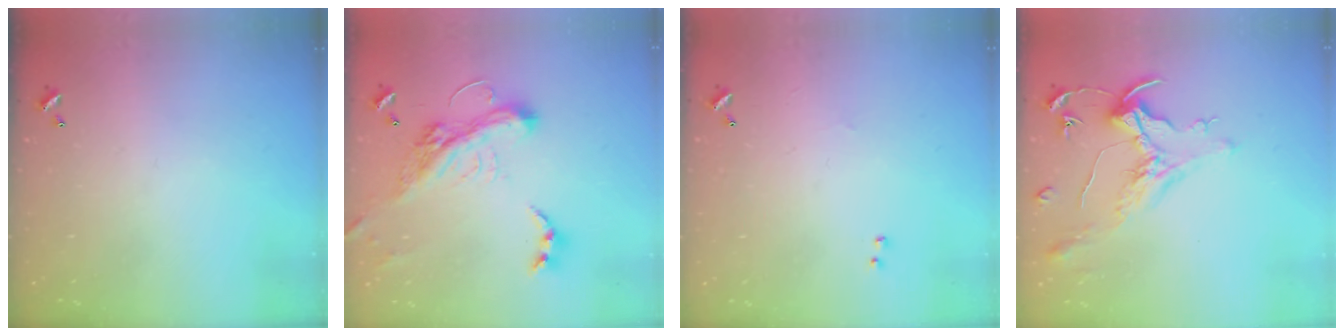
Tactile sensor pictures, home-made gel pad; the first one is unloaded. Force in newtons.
{"total": 7.8, "press": 7.6, "slide": 1.9}
{"total": 2.3, "press": 2.2, "slide": 0.8}
{"total": 1.6, "press": 1.4, "slide": 0.7}